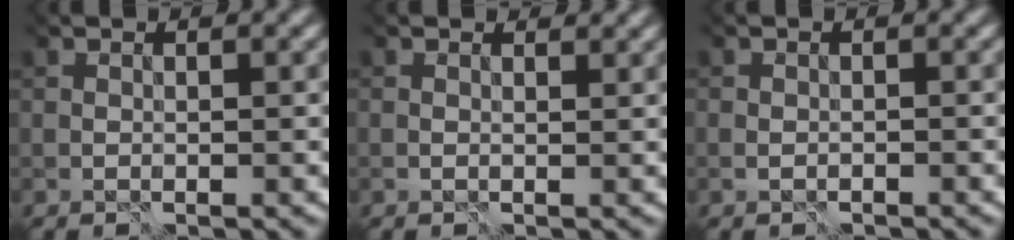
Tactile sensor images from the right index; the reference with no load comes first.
{"total": 1.4, "force": [1.3, 0.2, 0.5], "torque": [-0.003, 0.001, 0.013]}
{"total": 1.1, "force": [-1.1, -0.1, -0.4], "torque": [0.006, 0.002, -0.016]}